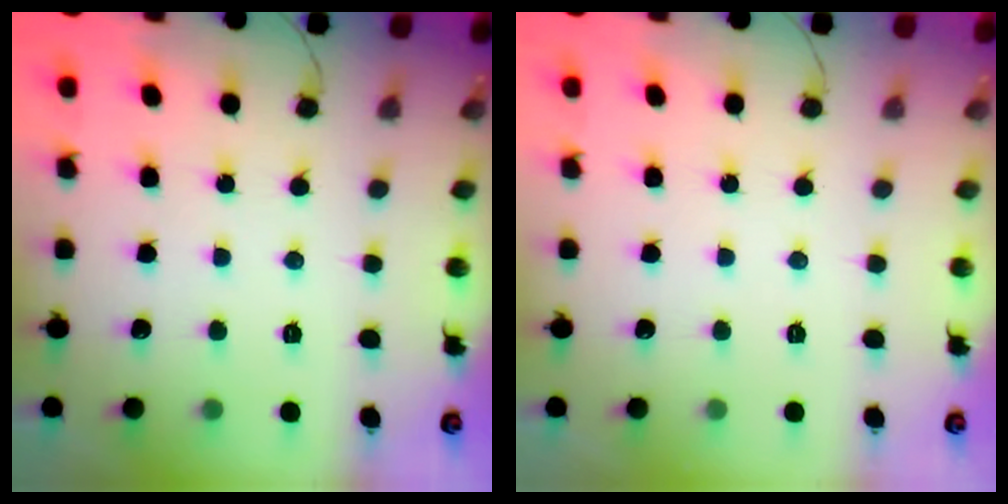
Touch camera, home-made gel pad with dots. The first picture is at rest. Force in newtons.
{"total": 0.0}